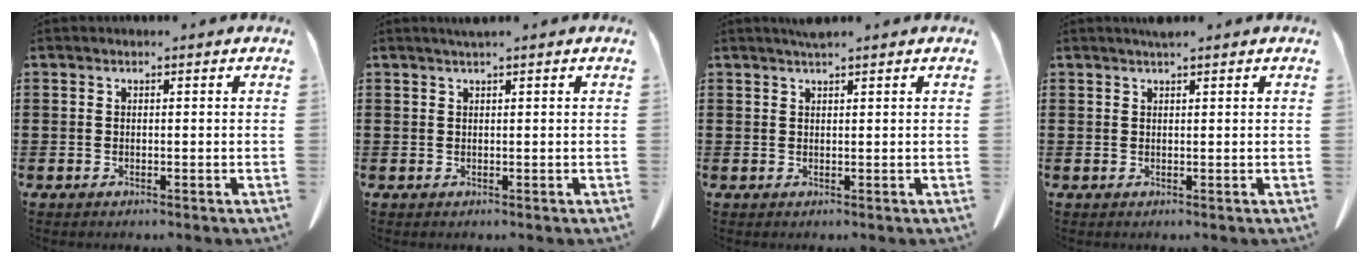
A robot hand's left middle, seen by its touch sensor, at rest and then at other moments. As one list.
[{"total": 1.0, "force": [0.7, -0.1, 0.7], "torque": [-0.013, 0.000, 0.013]}, {"total": 1.4, "force": [1.2, 0.0, 0.7], "torque": [-0.016, -0.001, 0.024]}, {"total": 1.2, "force": [1.0, 0.1, 0.7], "torque": [-0.016, 0.000, 0.018]}]